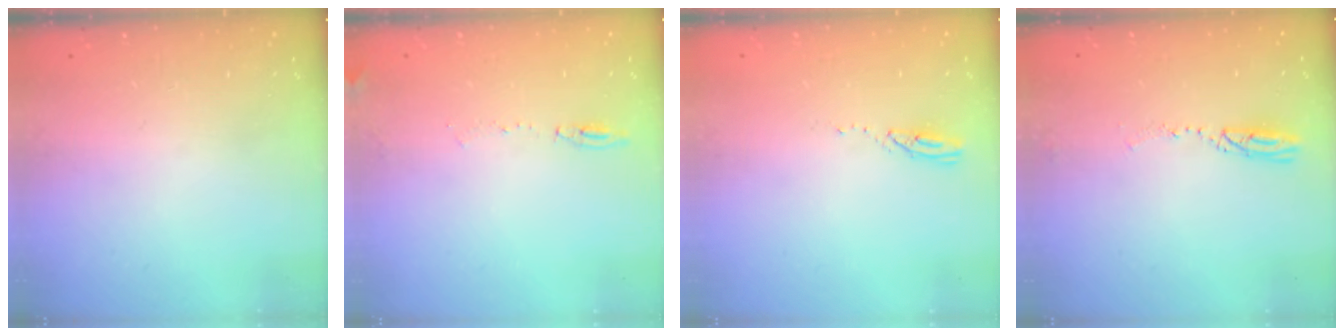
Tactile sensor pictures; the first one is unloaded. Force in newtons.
{"total": 6.3, "press": 5.7, "slide": 2.6}
{"total": 3.4, "press": 3.4, "slide": 0.3}
{"total": 3.5, "press": 3.4, "slide": 0.7}